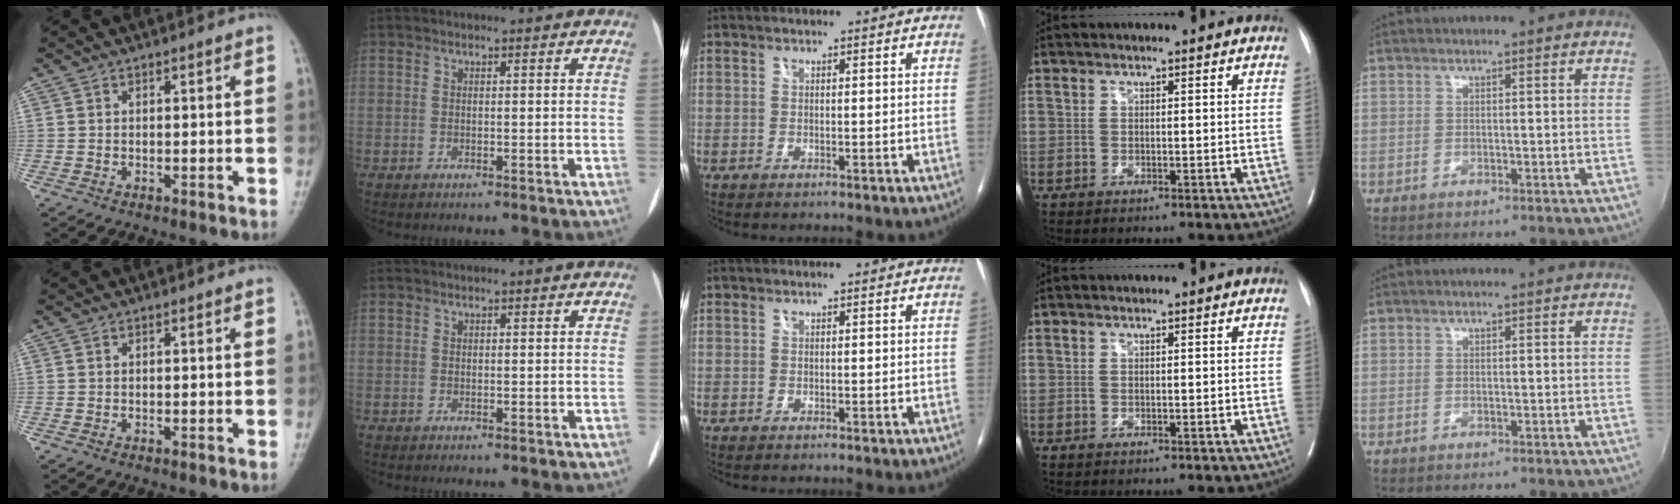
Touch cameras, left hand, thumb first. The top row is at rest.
{}